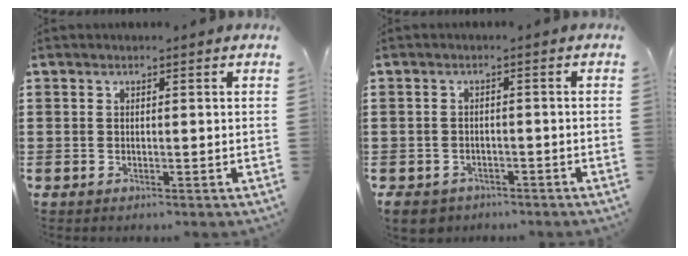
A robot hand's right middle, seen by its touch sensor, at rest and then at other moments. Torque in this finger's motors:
{"motor_torque": [0.14, 0.16, 0.22, 0.05]}